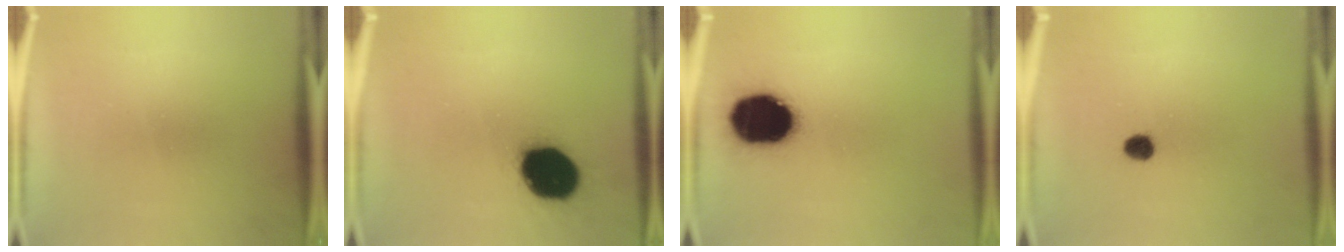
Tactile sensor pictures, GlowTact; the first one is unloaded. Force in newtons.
{"total": 19.4}
{"total": 19.2}
{"total": 2.8}